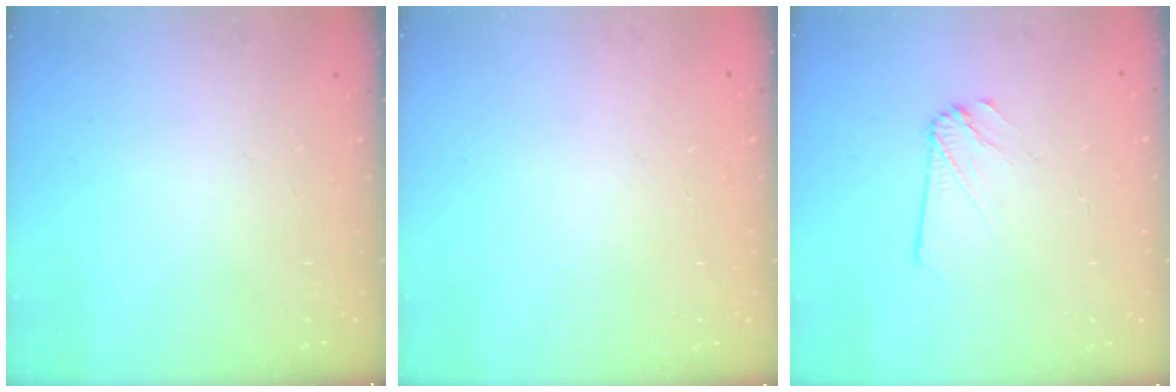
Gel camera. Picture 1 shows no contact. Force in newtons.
{"total": 0.0}
{"total": 2.2, "press": 2.2, "slide": 0.1}